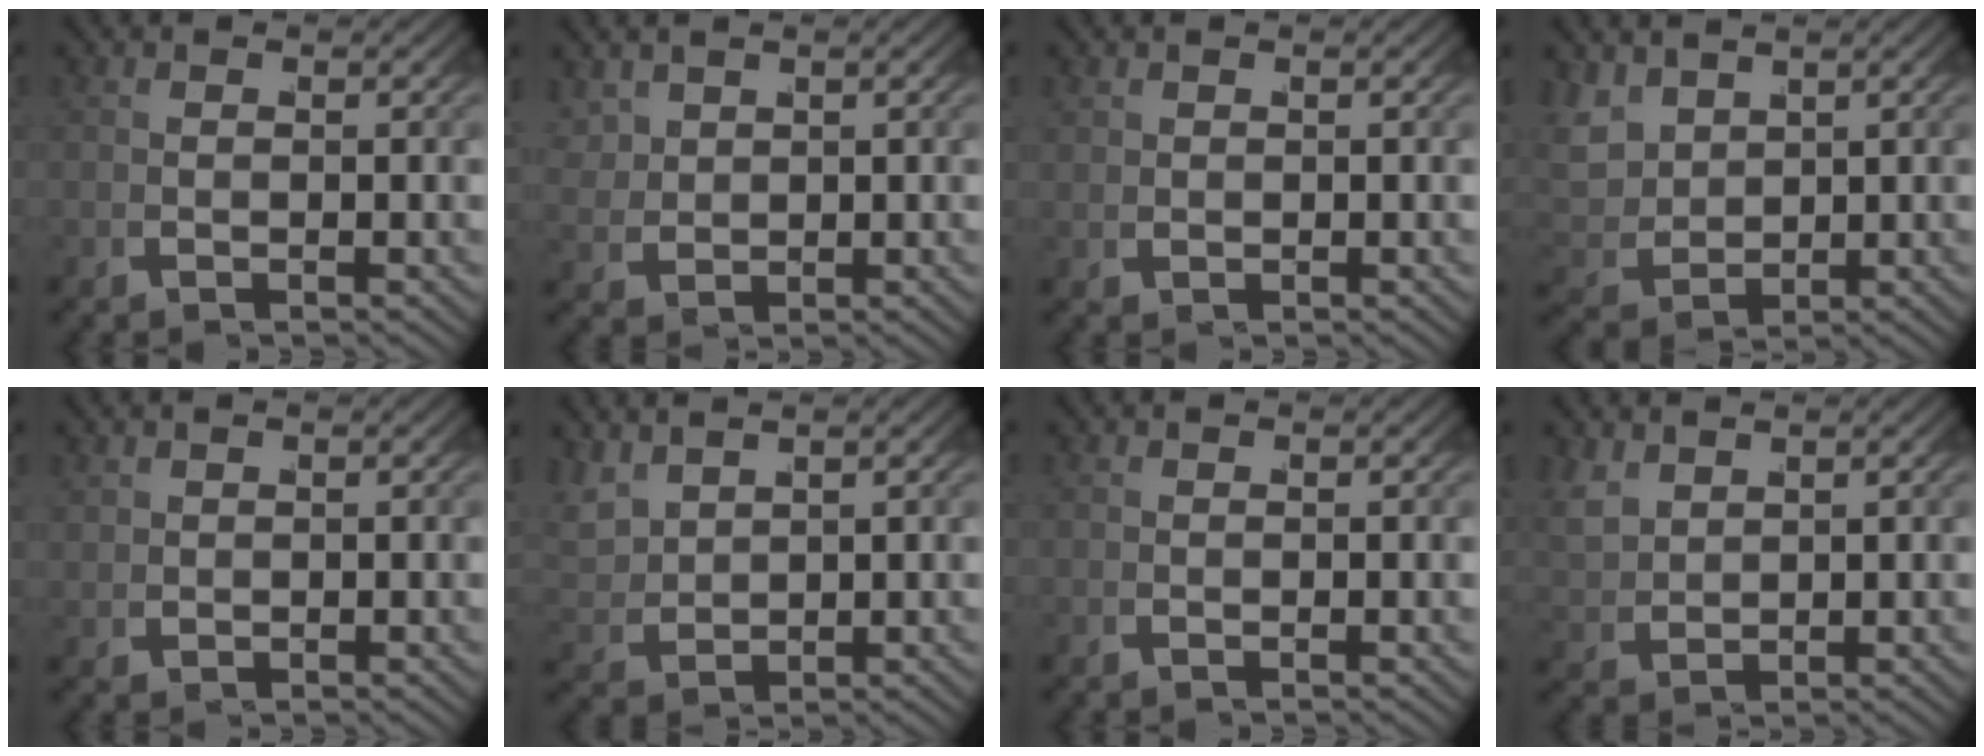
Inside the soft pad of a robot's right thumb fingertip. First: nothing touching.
{"total": 2.3, "force": [1.5, 1.3, 1.1], "torque": [-0.024, -0.004, 0.040]}
{"total": 0.6, "force": [0.5, 0.2, 0.3], "torque": [-0.003, 0.002, 0.016]}
{"total": 5.2, "force": [1.4, 3.9, 3.2], "torque": [-0.089, -0.017, 0.038]}
{"total": 0.9, "force": [0.7, 0.4, 0.4], "torque": [-0.005, 0.001, 0.020]}
{"total": 3.2, "force": [1.9, 1.8, 1.9], "torque": [-0.047, -0.002, 0.048]}
{"total": 0.0}
{"total": 2.4, "force": [1.7, 1.2, 1.2], "torque": [-0.033, -0.001, 0.046]}